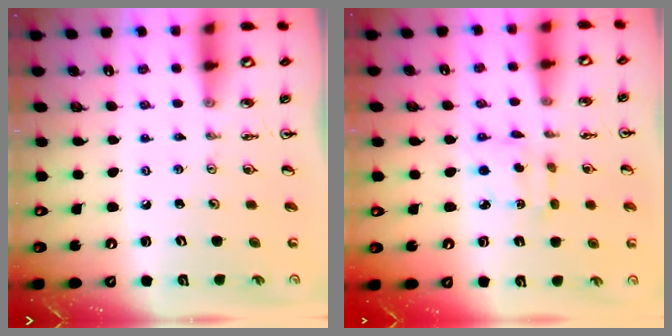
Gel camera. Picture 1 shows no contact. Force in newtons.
{"total": 2.5, "press": 2.5, "slide": 0.1}